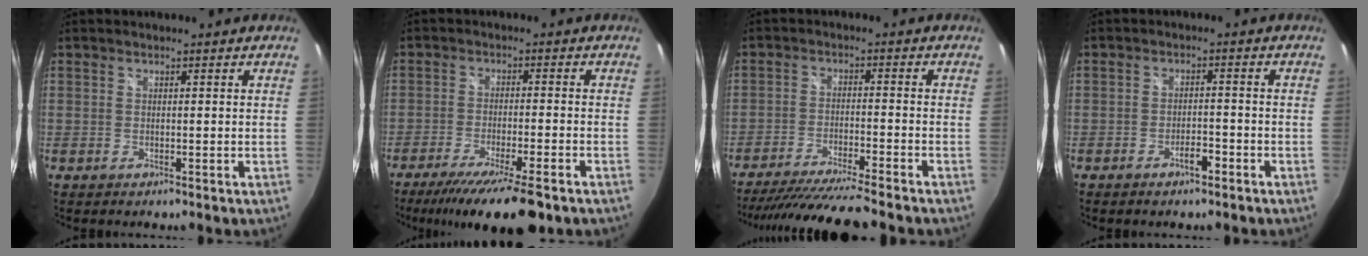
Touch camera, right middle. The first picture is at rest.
{"total": 13.5, "force": [-10.3, 1.1, 8.6], "torque": [-0.165, -0.037, -0.163]}
{"total": 14.2, "force": [-12.7, -0.5, 6.4], "torque": [-0.134, -0.019, -0.210]}
{"total": 2.9, "force": [-2.1, 1.0, 1.7], "torque": [-0.036, 0.002, -0.033]}